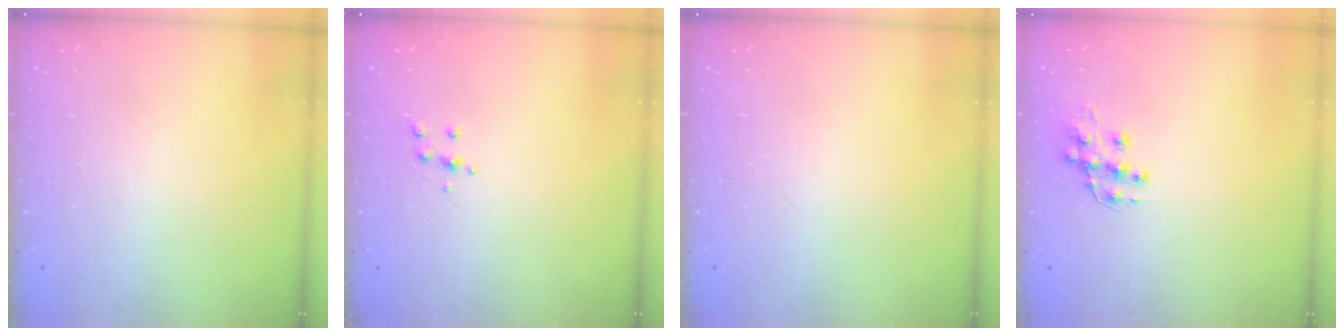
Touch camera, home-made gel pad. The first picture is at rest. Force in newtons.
{"total": 4.0, "press": 3.9, "slide": 0.9}
{"total": 0.0}
{"total": 10.8, "press": 10.7, "slide": 0.8}